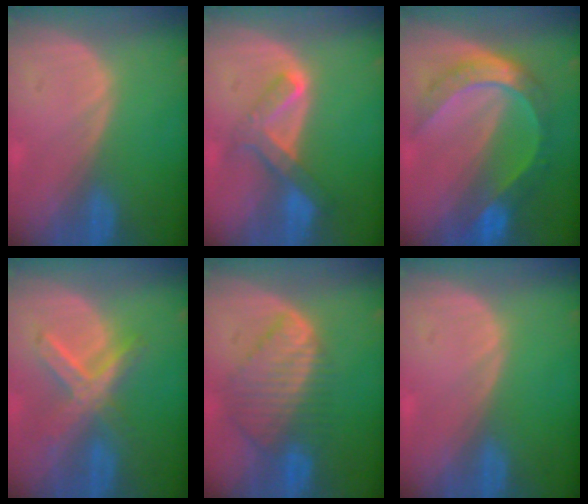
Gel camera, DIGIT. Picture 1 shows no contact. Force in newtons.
{"total": 6.7, "press": 5.7, "slide": 3.5}
{"total": 8.4, "press": 8.3, "slide": 0.9}
{"total": 6.9, "press": 6.2, "slide": 3.0}
{"total": 8.6, "press": 7.5, "slide": 4.1}
{"total": 0.0}